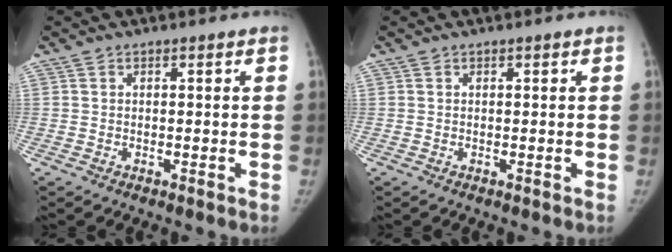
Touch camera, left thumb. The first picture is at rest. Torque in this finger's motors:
{"motor_torque": [0.06, 0.00, 0.00, -0.22, -0.02]}